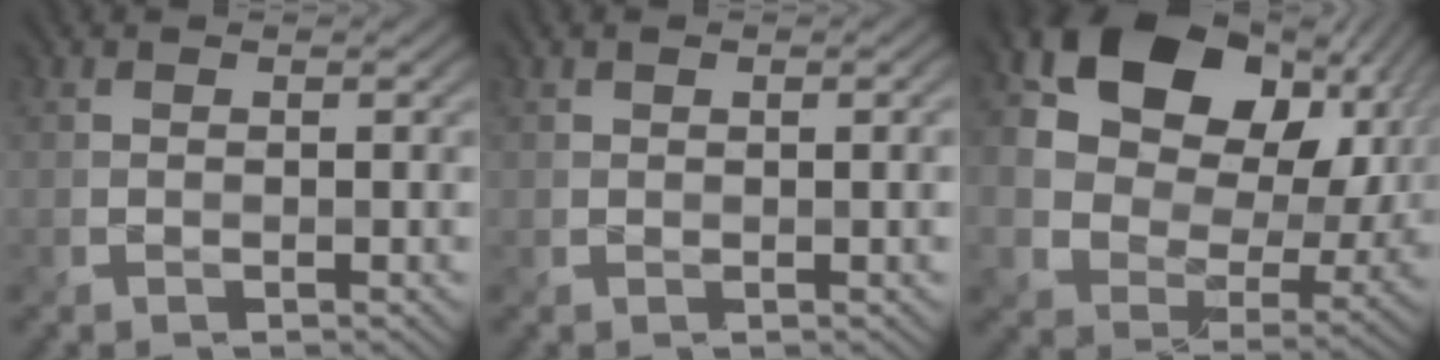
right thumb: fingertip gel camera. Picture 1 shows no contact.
{"total": 1.8, "force": [0.4, 0.7, 1.6], "torque": [-0.027, 0.002, 0.007]}
{"total": 19.2, "force": [6.1, 14.1, 11.5], "torque": [-0.237, 0.026, 0.133]}